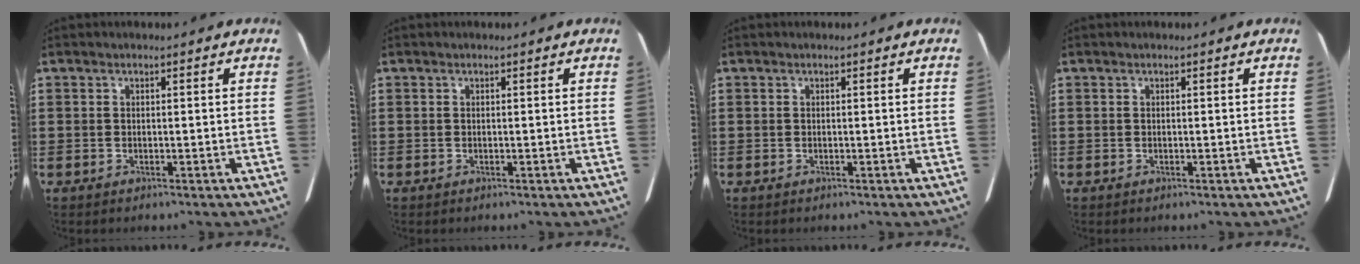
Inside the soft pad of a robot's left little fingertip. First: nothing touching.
{"total": 0.0}
{"total": 0.0}
{"total": 0.0}